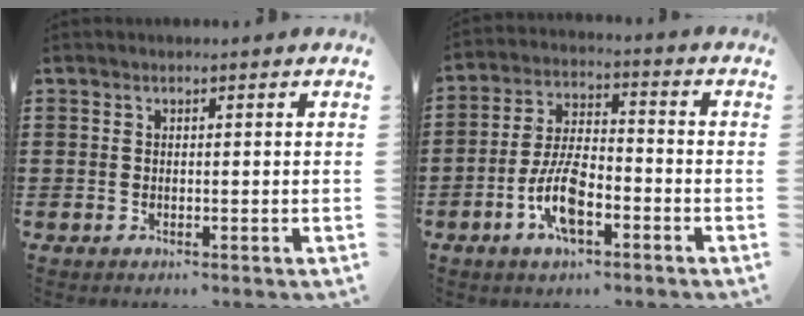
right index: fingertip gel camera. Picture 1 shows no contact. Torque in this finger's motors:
{"motor_torque": [2.14, 0.00, 0.92, 0.21]}